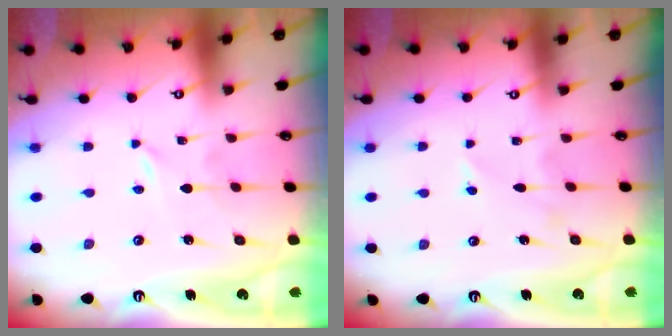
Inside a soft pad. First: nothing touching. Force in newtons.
{"total": 4.7, "press": 4.7, "slide": 0.3}